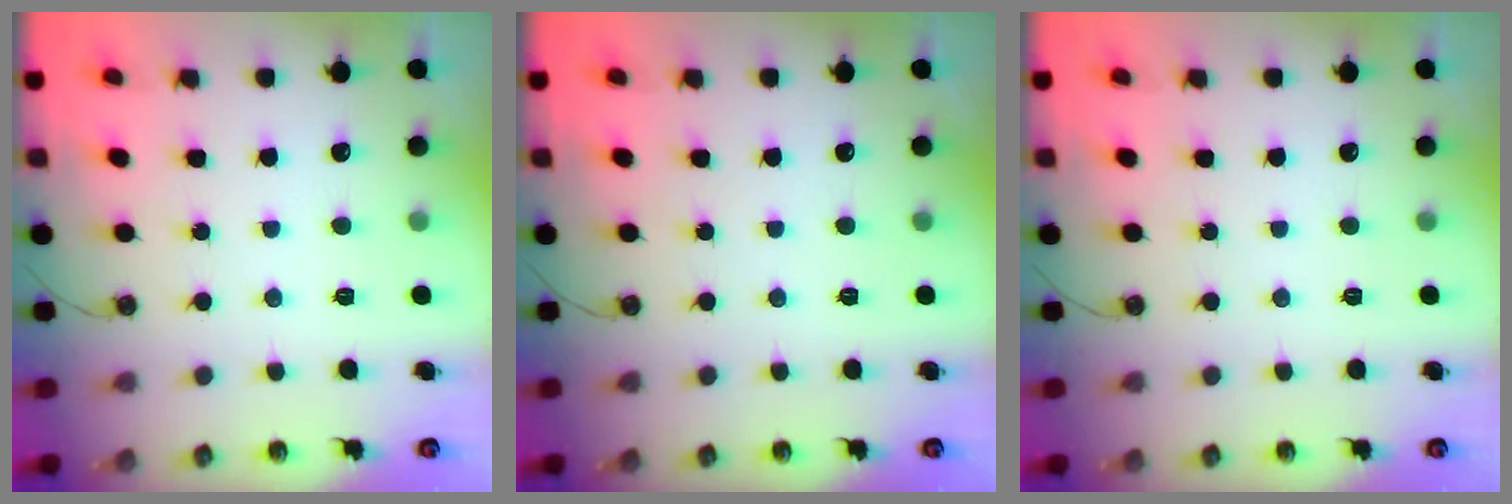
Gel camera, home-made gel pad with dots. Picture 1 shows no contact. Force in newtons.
{"total": 0.0}
{"total": 0.0}